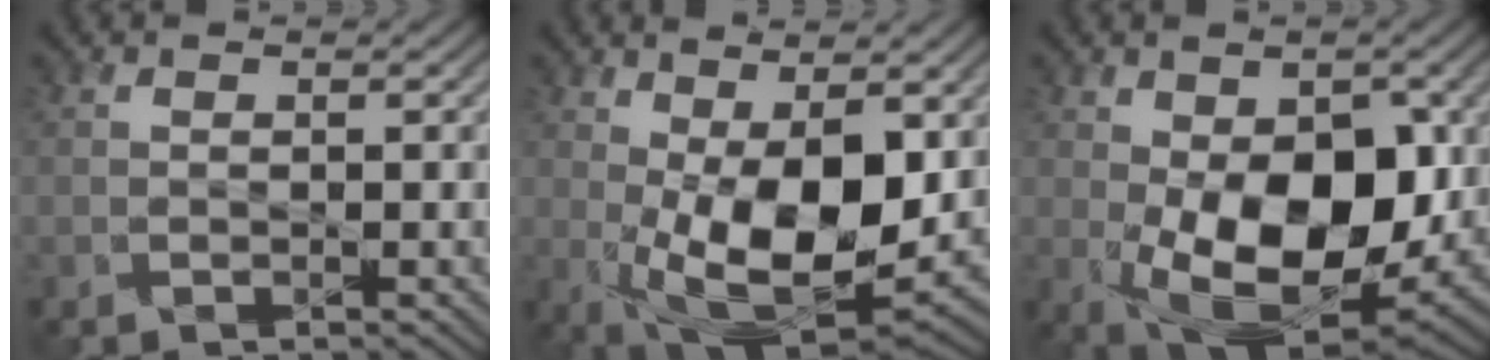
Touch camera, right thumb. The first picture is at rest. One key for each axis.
{"total": 13.1, "fx": 0.5, "fy": 6.1, "fz": 11.6, "tx": -0.218, "ty": -0.014, "tz": 0.016}
{"total": 14.7, "fx": -1.1, "fy": 8.5, "fz": 12.0, "tx": -0.200, "ty": -0.023, "tz": -0.009}